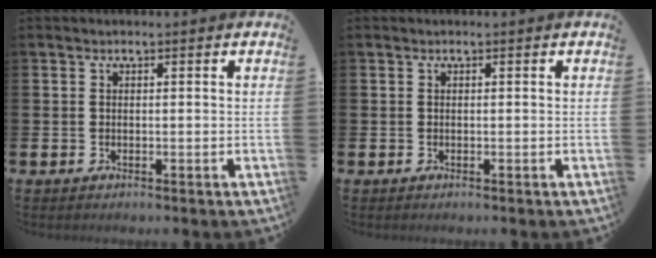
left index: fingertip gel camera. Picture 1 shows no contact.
{"total": 0.0}